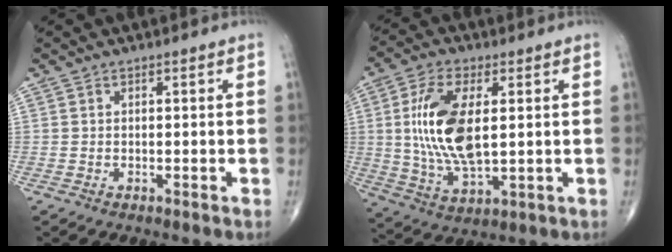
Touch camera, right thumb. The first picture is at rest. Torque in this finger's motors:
{"motor_torque": [2.46, 2.48, 1.86, -0.07, 0.17]}